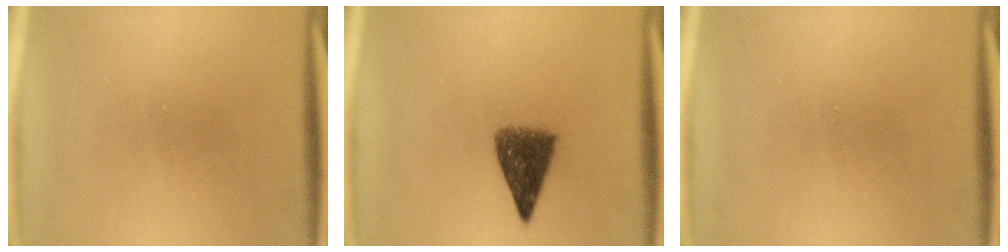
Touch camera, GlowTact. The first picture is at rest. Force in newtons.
{"total": 6.3}
{"total": 0.0}